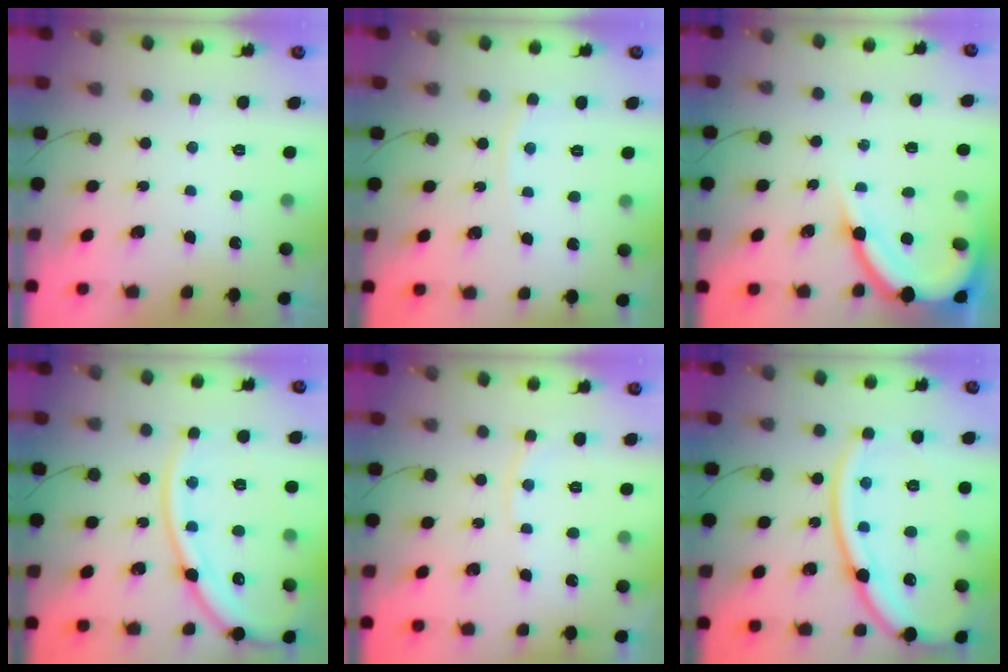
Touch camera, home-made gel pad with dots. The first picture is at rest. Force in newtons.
{"total": 3.6, "press": 3.6, "slide": 0.6}
{"total": 11.6, "press": 11.6, "slide": 1.2}
{"total": 15.9, "press": 15.7, "slide": 2.0}
{"total": 4.6, "press": 4.6, "slide": 0.4}
{"total": 18.8, "press": 18.7, "slide": 1.6}